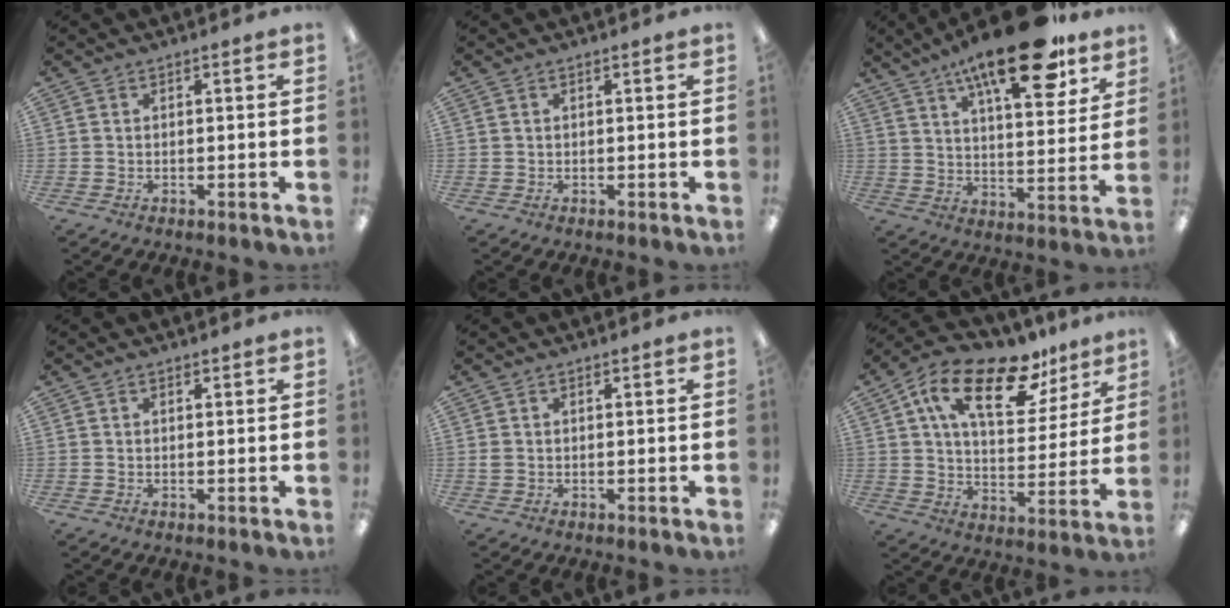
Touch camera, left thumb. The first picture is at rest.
{"total": 0.0}
{"total": 20.5, "force": [13.5, 6.7, 14.0], "torque": [-0.216, -0.069, 0.216]}
{"total": 0.5, "force": [0.4, 0.2, 0.2], "torque": [0.004, -0.003, 0.006]}
{"total": 1.4, "force": [0.4, 1.1, 0.8], "torque": [-0.018, 0.005, 0.007]}
{"total": 19.5, "force": [11.2, 9.0, 13.2], "torque": [-0.224, -0.042, 0.191]}